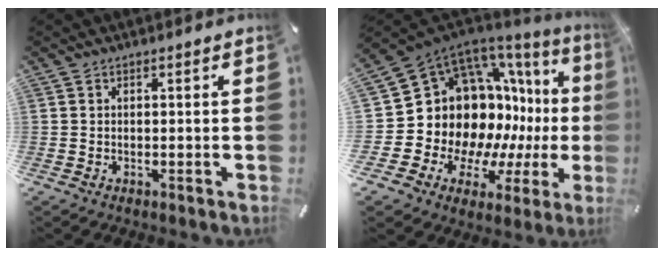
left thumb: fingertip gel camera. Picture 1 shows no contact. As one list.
[{"total": 18.4, "force": [3.1, 15.4, 9.6], "torque": [-0.136, -0.103, 0.117]}]